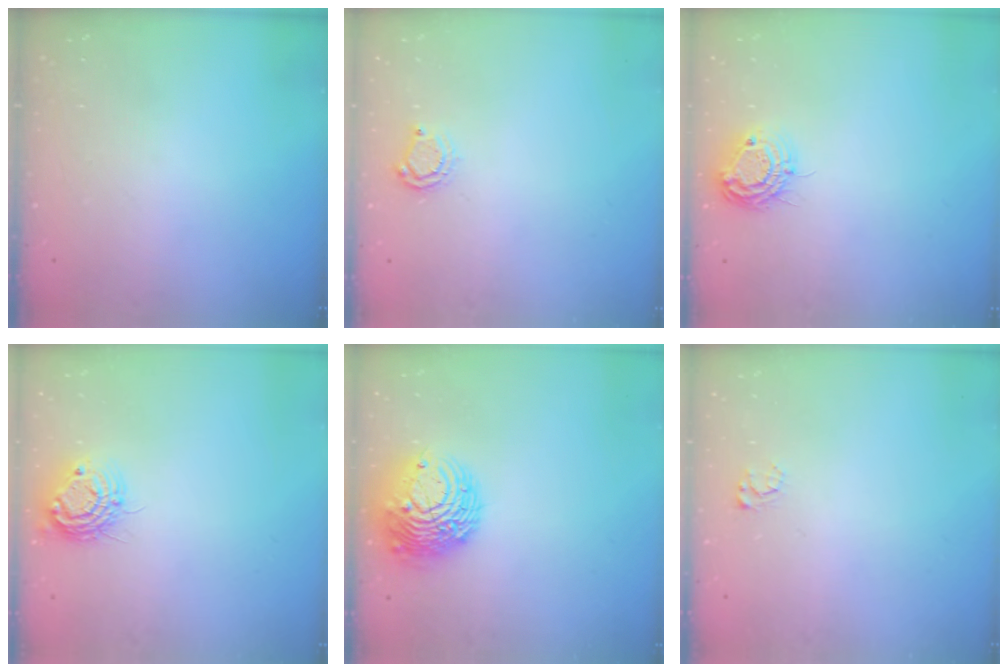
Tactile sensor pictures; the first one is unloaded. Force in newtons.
{"total": 6.2, "press": 6.2, "slide": 0.4}
{"total": 9.6, "press": 9.6, "slide": 0.8}
{"total": 11.0, "press": 10.9, "slide": 0.8}
{"total": 11.0, "press": 10.9, "slide": 1.6}
{"total": 3.1, "press": 3.1, "slide": 0.3}